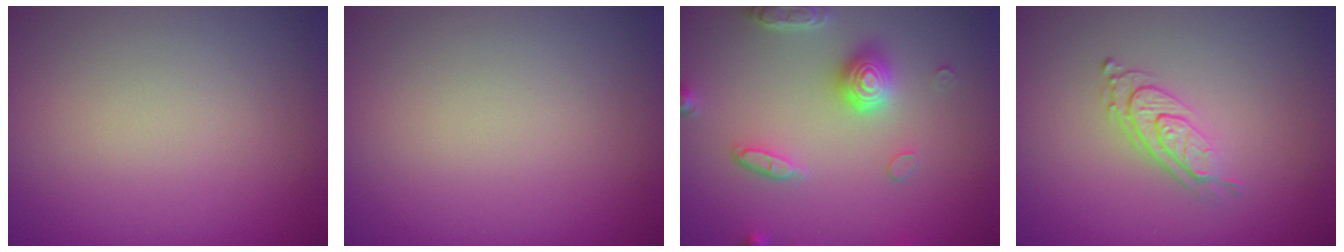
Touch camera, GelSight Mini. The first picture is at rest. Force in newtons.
{"total": 0.0}
{"total": 4.0, "press": 3.5, "slide": 2.1}
{"total": 2.9, "press": 1.9, "slide": 2.2}